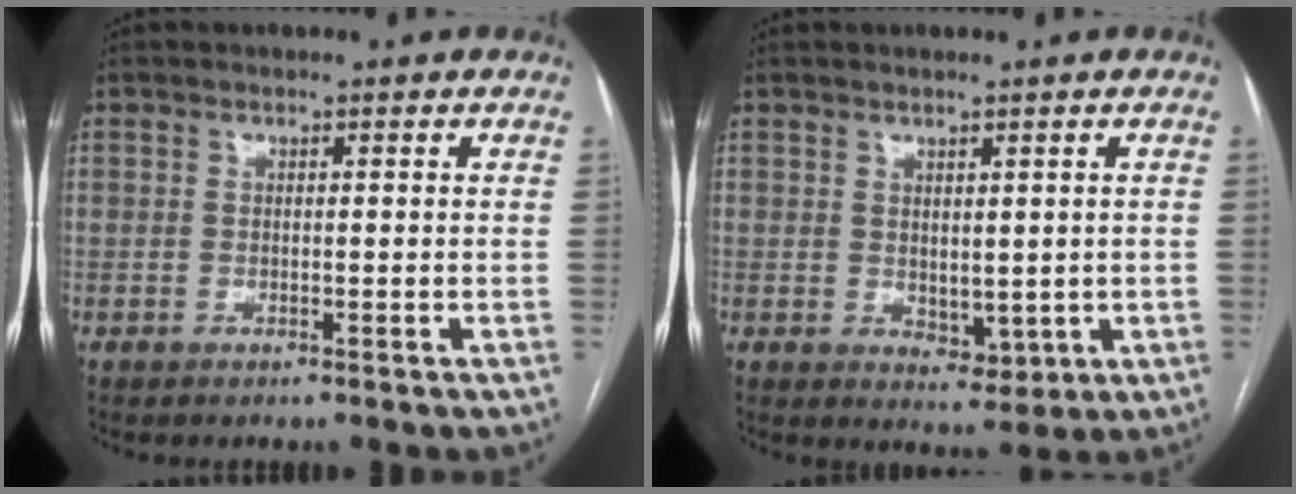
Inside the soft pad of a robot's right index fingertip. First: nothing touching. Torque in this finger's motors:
{"motor_torque": [0.33, 0.39, -0.03, 0.00]}